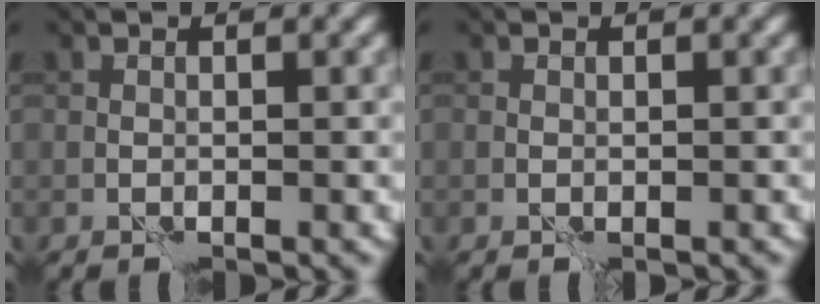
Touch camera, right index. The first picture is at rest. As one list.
[{"total": 0.0}]